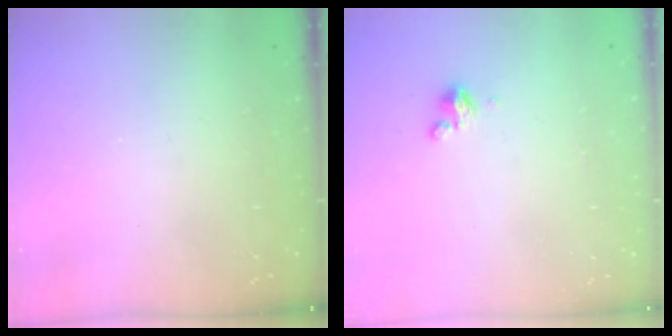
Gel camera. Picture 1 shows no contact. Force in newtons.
{"total": 1.8, "press": 1.7, "slide": 0.4}